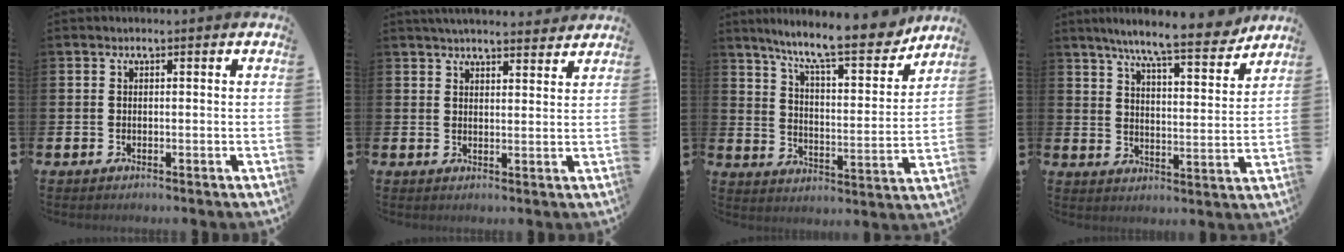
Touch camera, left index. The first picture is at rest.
{"total": 4.0, "force": [3.9, 0.4, 0.6], "torque": [-0.016, -0.016, 0.072]}
{"total": 11.8, "force": [10.3, 1.4, 5.6], "torque": [-0.129, -0.059, 0.174]}
{"total": 9.3, "force": [8.3, 0.5, 4.1], "torque": [-0.090, -0.047, 0.141]}